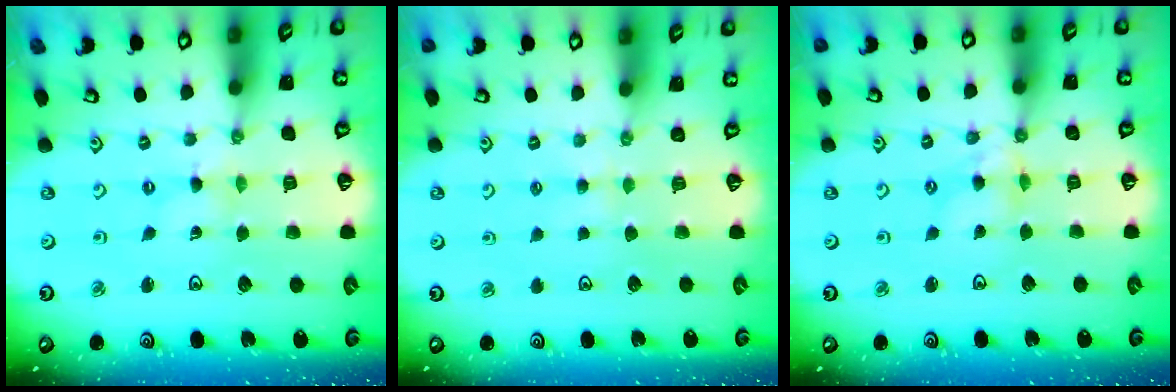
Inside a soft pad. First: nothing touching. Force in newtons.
{"total": 1.9, "press": 1.9, "slide": 0.4}
{"total": 5.0, "press": 4.9, "slide": 0.5}